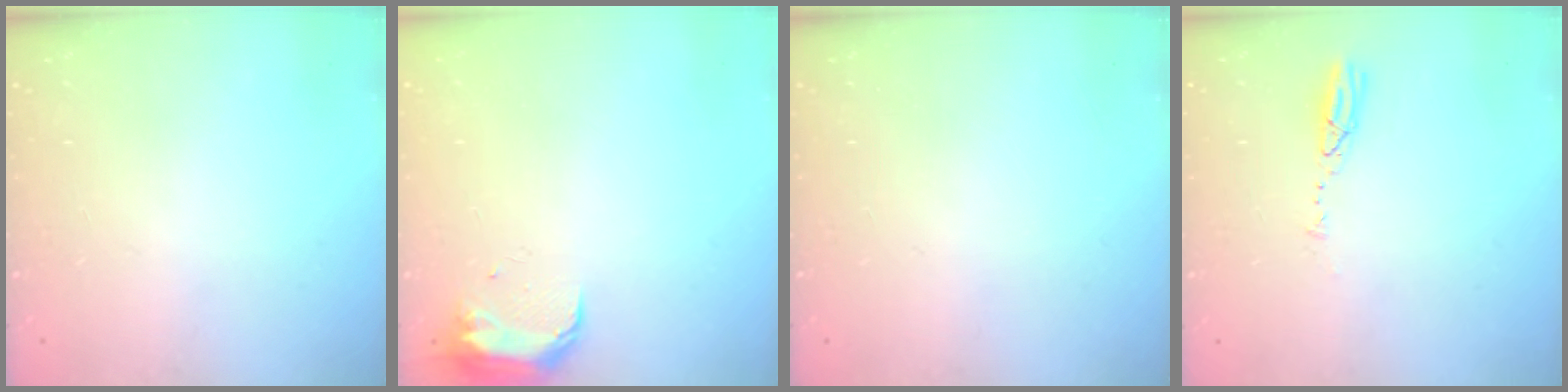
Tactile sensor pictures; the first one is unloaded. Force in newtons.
{"total": 9.4, "press": 9.4, "slide": 0.4}
{"total": 0.0}
{"total": 3.8, "press": 3.8, "slide": 0.3}